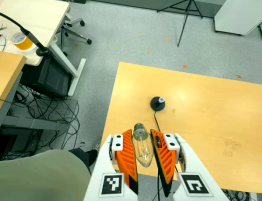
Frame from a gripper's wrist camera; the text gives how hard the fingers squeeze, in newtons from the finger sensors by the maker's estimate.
{"total": 17.9, "left": 19.2, "right": 16.7}